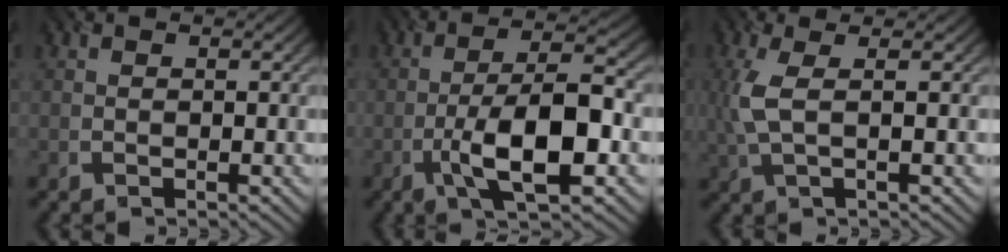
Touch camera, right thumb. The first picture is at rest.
{"total": 10.1, "force": [-3.5, 3.0, 8.9], "torque": [-0.151, 0.010, -0.068]}
{"total": 4.2, "force": [0.7, 1.2, 4.0], "torque": [-0.104, 0.006, 0.013]}